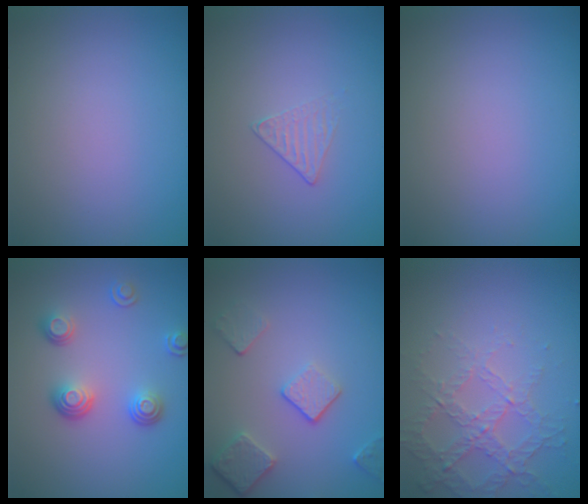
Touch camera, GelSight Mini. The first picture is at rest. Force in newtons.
{"total": 1.1, "press": 0.5, "slide": 1.0}
{"total": 0.0}
{"total": 3.5, "press": 2.6, "slide": 2.4}
{"total": 3.6, "press": 2.9, "slide": 2.2}
{"total": 4.1, "press": 2.9, "slide": 3.0}